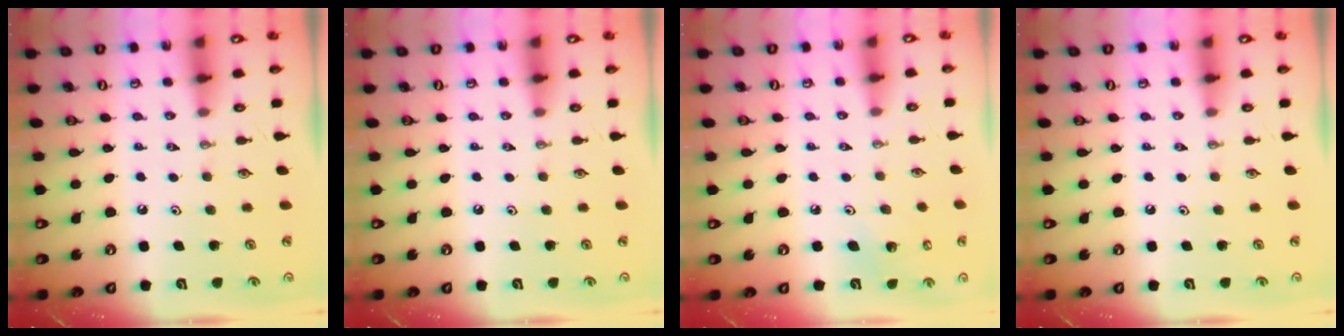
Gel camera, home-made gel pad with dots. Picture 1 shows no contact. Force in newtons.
{"total": 0.0}
{"total": 5.0, "press": 4.5, "slide": 2.3}
{"total": 0.0}